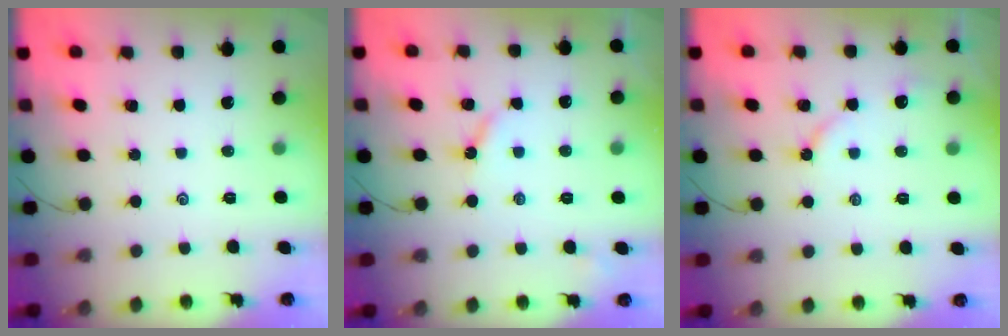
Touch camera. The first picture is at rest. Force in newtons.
{"total": 4.3, "press": 4.3, "slide": 0.4}
{"total": 5.2, "press": 5.2, "slide": 0.6}